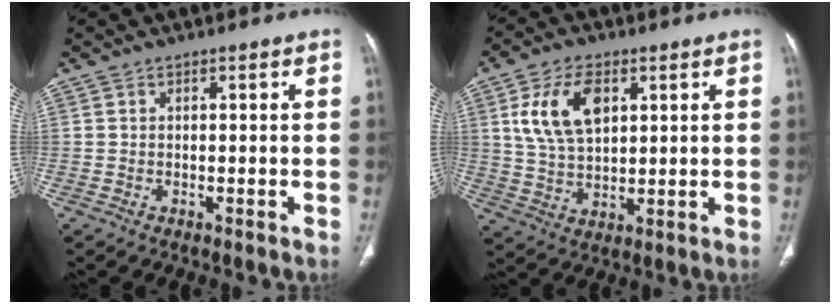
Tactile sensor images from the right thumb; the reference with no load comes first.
{"total": 11.5, "force": [3.9, 6.7, 8.5], "torque": [-0.151, -0.007, 0.079]}